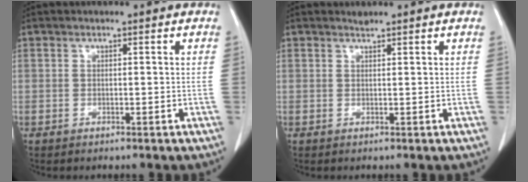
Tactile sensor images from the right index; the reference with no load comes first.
{"total": 0.6, "force": [0.6, -0.1, 0.0], "torque": [-0.008, 0.001, 0.013]}